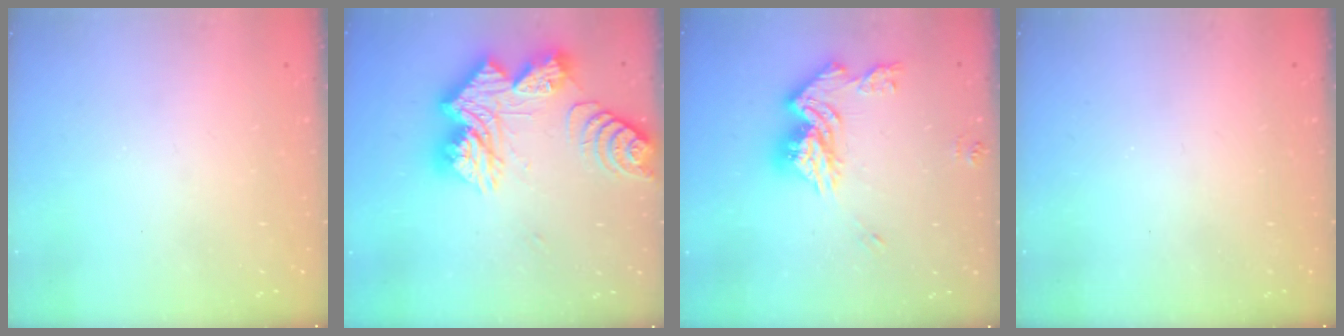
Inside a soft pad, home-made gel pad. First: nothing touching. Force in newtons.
{"total": 22.5, "press": 22.3, "slide": 2.2}
{"total": 14.7, "press": 14.7, "slide": 1.6}
{"total": 0.0}